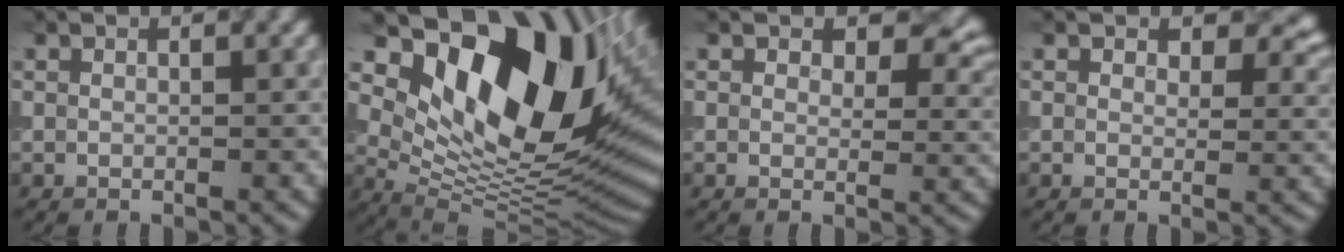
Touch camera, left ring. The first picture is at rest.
{"total": 16.1, "force": [6.3, 8.0, 12.5], "torque": [-0.177, -0.005, 0.113]}
{"total": 3.6, "force": [1.7, 2.1, 2.4], "torque": [-0.032, -0.004, 0.025]}
{"total": 3.1, "force": [1.6, 1.8, 1.9], "torque": [-0.027, -0.004, 0.022]}